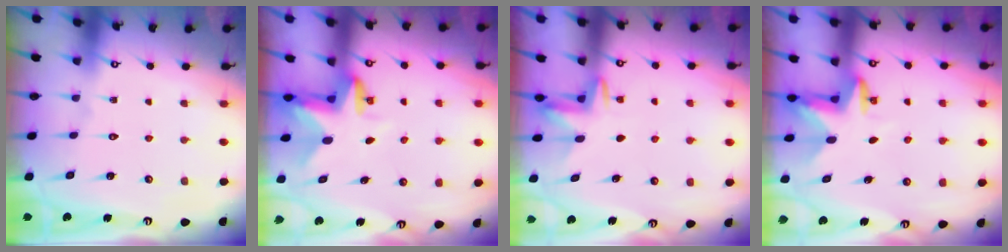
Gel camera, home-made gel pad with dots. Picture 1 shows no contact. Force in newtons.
{"total": 3.0, "press": 2.9, "slide": 0.5}
{"total": 2.6, "press": 2.6, "slide": 0.4}
{"total": 3.1, "press": 3.0, "slide": 0.7}